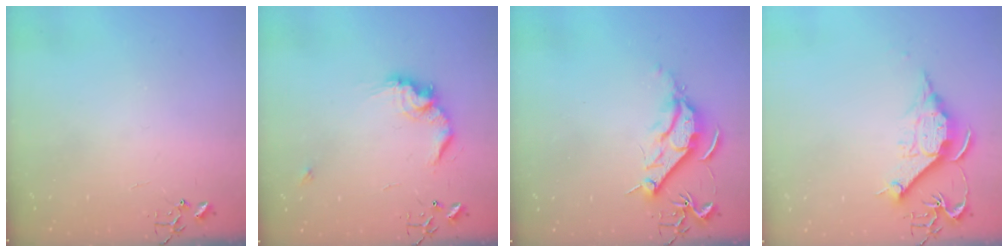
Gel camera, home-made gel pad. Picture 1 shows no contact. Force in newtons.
{"total": 14.2, "press": 14.1, "slide": 0.9}
{"total": 9.8, "press": 9.8, "slide": 0.5}
{"total": 11.7, "press": 11.6, "slide": 1.3}